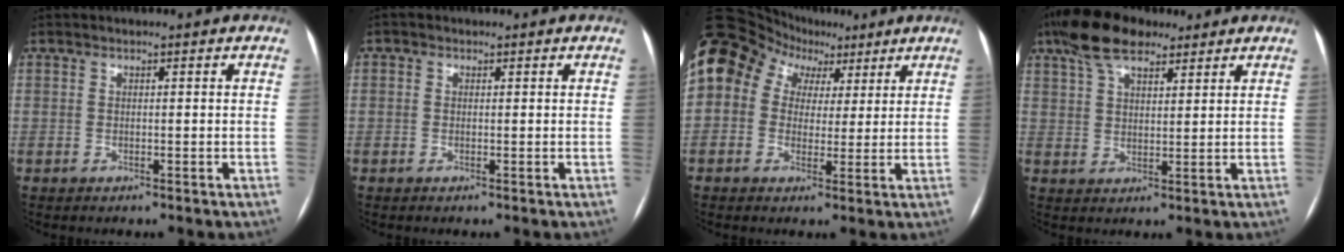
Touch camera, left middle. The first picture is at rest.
{"total": 0.7, "force": [-0.1, -0.2, -0.6], "torque": [0.013, -0.006, -0.004]}
{"total": 14.4, "force": [6.2, 11.2, 6.5], "torque": [-0.140, 0.078, 0.106]}
{"total": 9.2, "force": [6.6, 3.6, 5.4], "torque": [-0.110, 0.029, 0.118]}